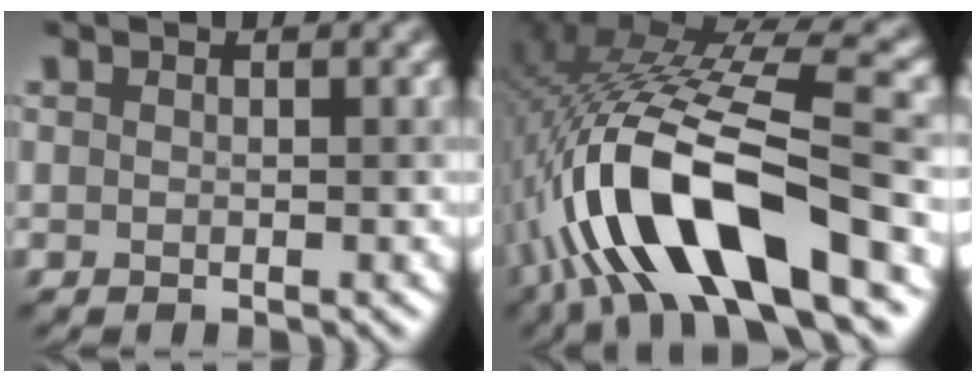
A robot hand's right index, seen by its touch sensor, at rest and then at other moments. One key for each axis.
{"total": 13.6, "fx": -4.1, "fy": 3.9, "fz": 12.3, "tx": -0.234, "ty": 0.017, "tz": -0.067}